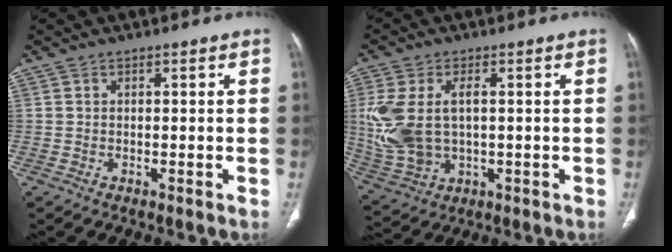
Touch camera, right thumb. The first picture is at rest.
{"total": 13.7, "force": [0.9, 8.3, 10.9], "torque": [-0.250, 0.000, 0.034]}